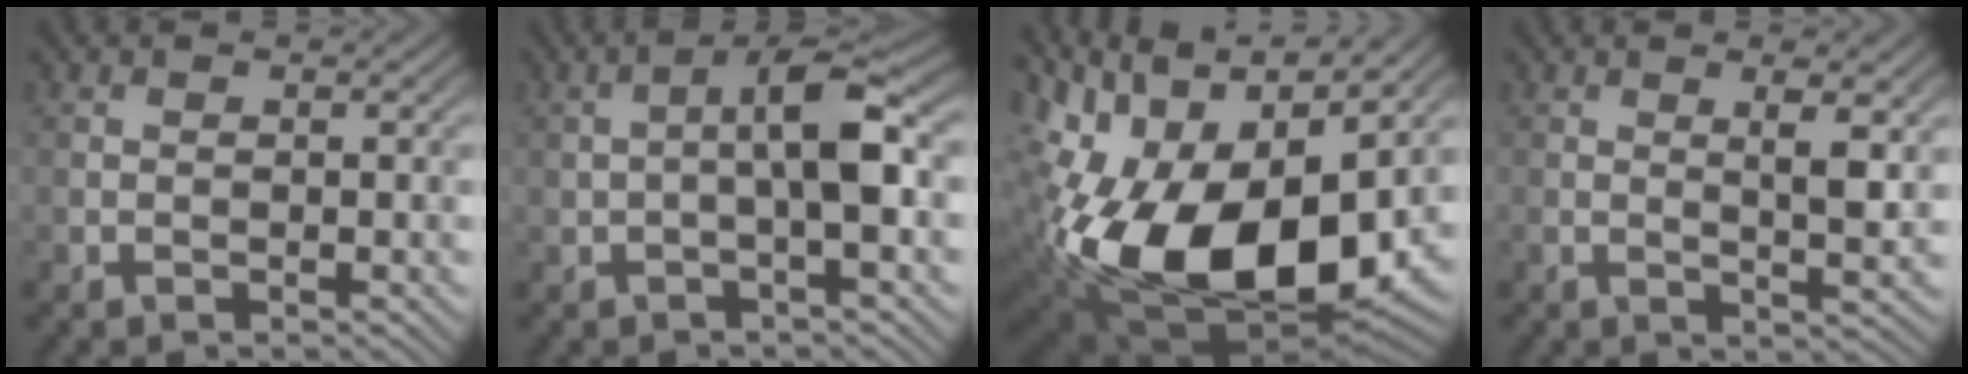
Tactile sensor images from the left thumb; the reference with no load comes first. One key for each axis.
{"total": 5.5, "fx": -0.2, "fy": 1.4, "fz": 5.3, "tx": -0.090, "ty": 0.017, "tz": -0.010}
{"total": 19.7, "fx": -0.3, "fy": 11.2, "fz": 16.2, "tx": -0.330, "ty": -0.042, "tz": 0.017}
{"total": 3.6, "fx": 1.3, "fy": 0.4, "fz": 3.4, "tx": -0.064, "ty": -0.005, "tz": 0.027}